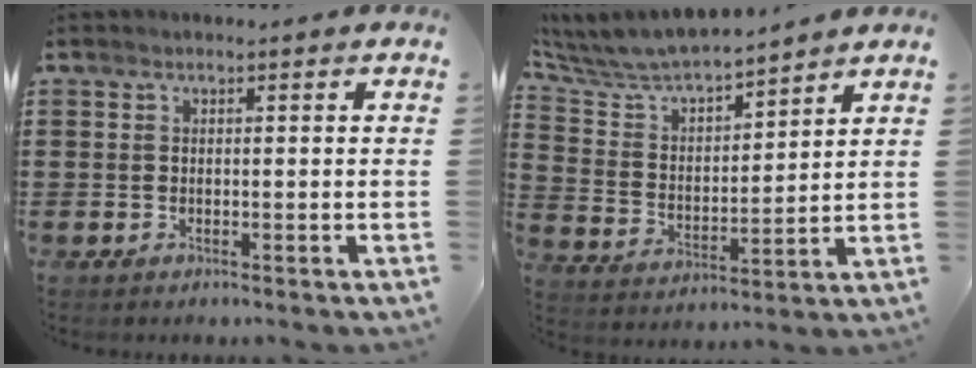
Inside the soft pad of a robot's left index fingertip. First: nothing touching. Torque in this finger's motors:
{"motor_torque": [1.22, 0.92, 0.26, 0.11]}